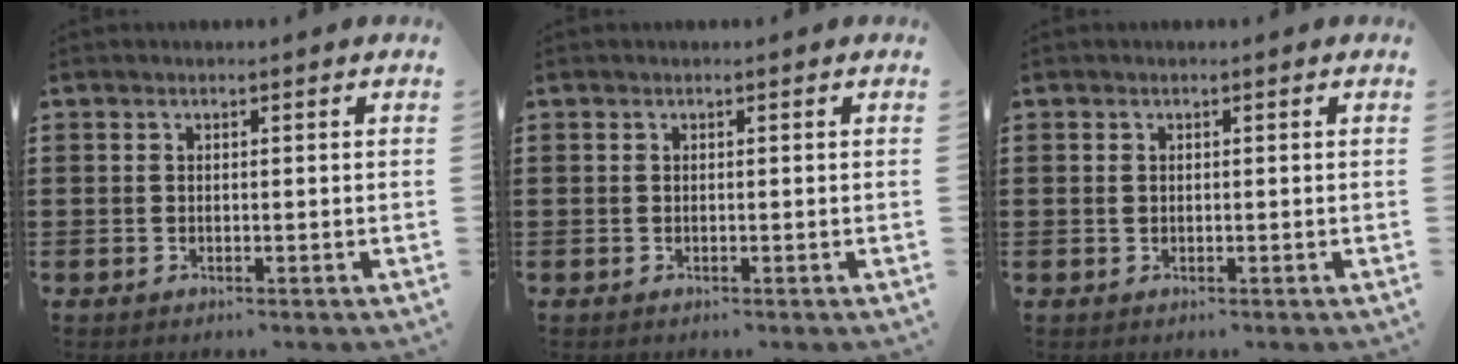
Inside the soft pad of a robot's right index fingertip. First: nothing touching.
{"total": 0.0}
{"total": 0.5, "force": [0.2, 0.4, 0.2], "torque": [-0.006, 0.002, 0.004]}